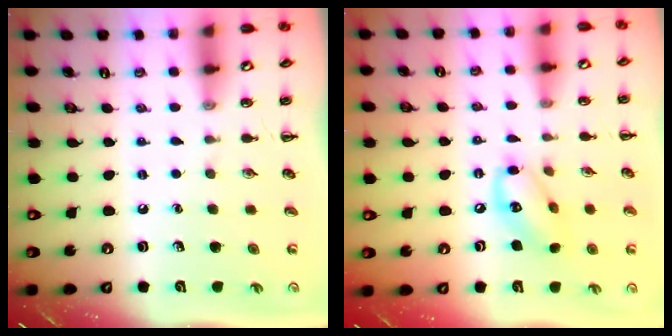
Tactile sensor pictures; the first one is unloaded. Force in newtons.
{"total": 11.6, "press": 11.4, "slide": 2.1}